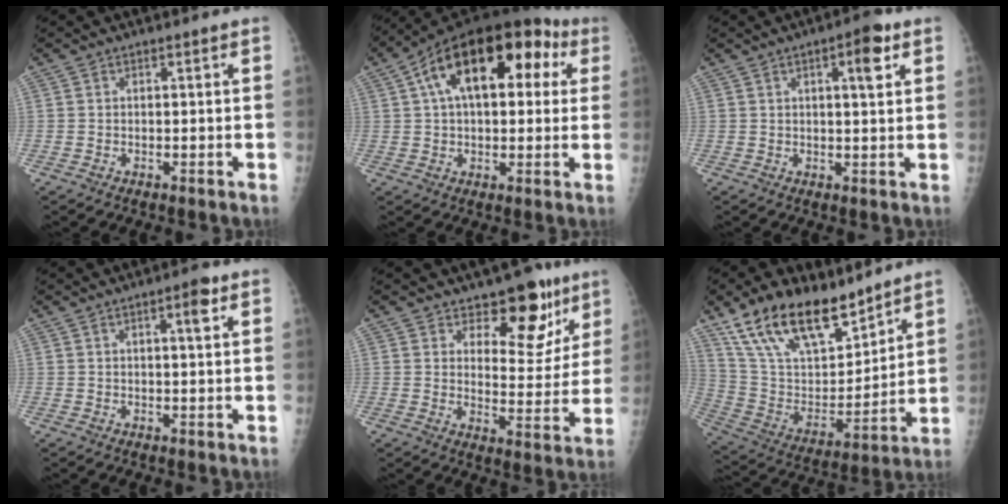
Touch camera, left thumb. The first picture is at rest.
{"total": 21.1, "force": [6.9, 11.2, 16.4], "torque": [-0.235, 0.046, 0.099]}
{"total": 5.9, "force": [2.5, 1.7, 5.0], "torque": [-0.063, -0.002, 0.031]}
{"total": 3.8, "force": [1.6, 1.0, 3.3], "torque": [-0.045, -0.001, 0.022]}
{"total": 12.3, "force": [8.0, 6.6, 6.5], "torque": [-0.026, -0.049, 0.116]}
{"total": 21.8, "force": [15.5, 9.3, 12.2], "torque": [-0.180, -0.062, 0.291]}